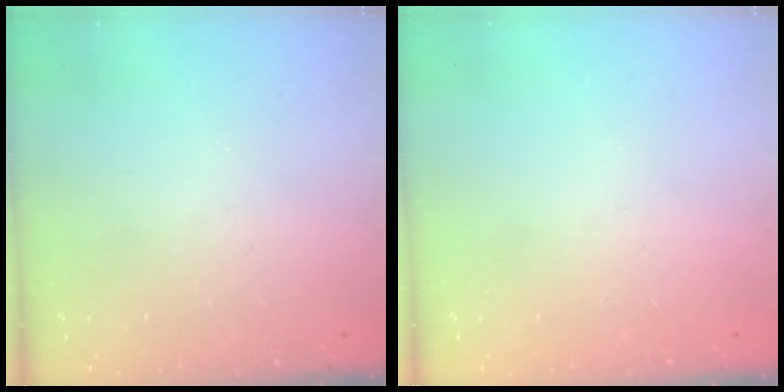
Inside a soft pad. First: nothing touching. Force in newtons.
{"total": 0.0}